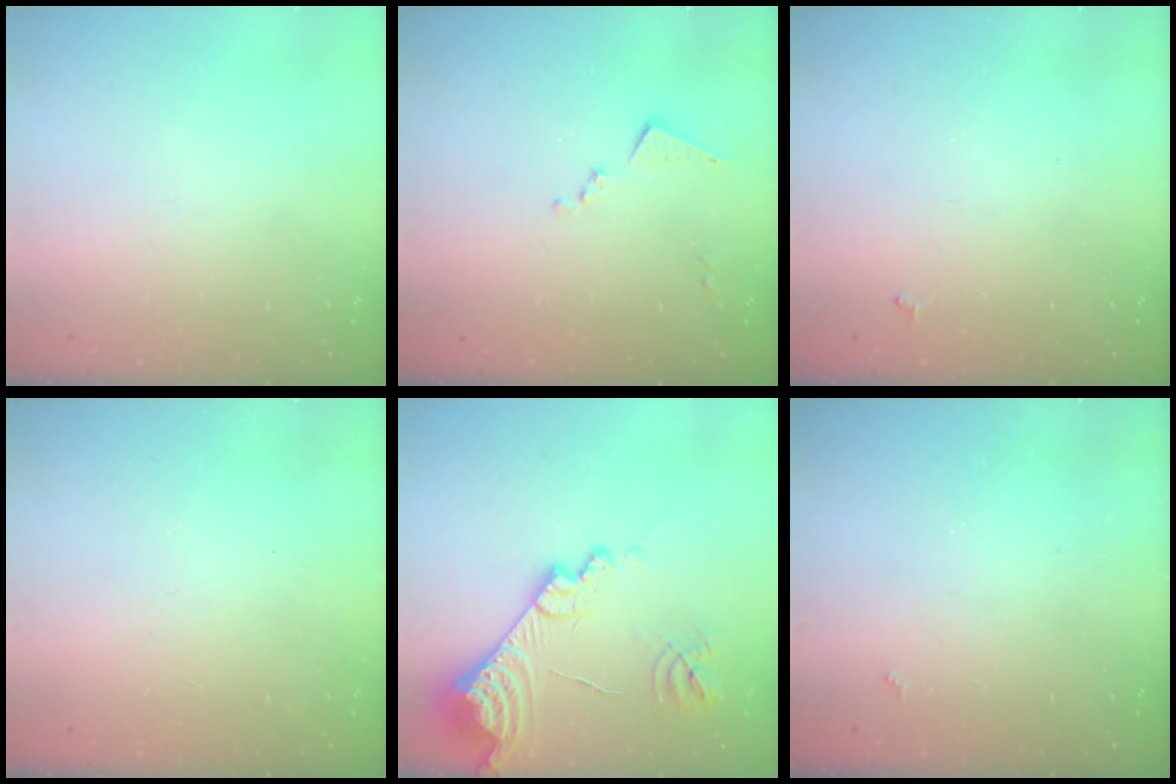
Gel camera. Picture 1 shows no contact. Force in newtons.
{"total": 8.6, "press": 8.6, "slide": 0.4}
{"total": 3.0, "press": 2.9, "slide": 0.5}
{"total": 0.9, "press": 0.9, "slide": 0.1}
{"total": 21.3, "press": 21.2, "slide": 2.2}
{"total": 2.3, "press": 2.3, "slide": 0.4}